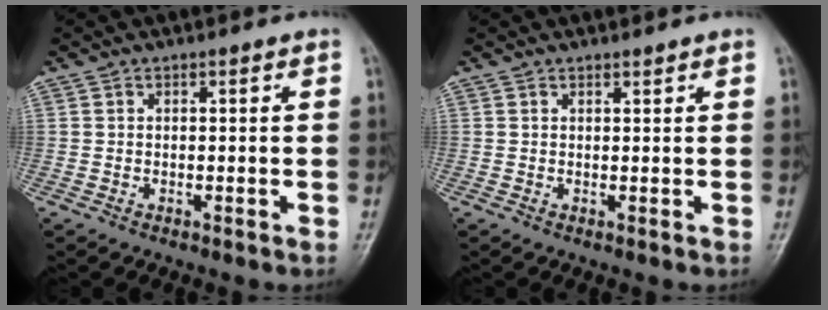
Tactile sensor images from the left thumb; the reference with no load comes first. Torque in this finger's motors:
{"motor_torque": [-0.38, -0.13, -0.34, -0.14, 0.00]}